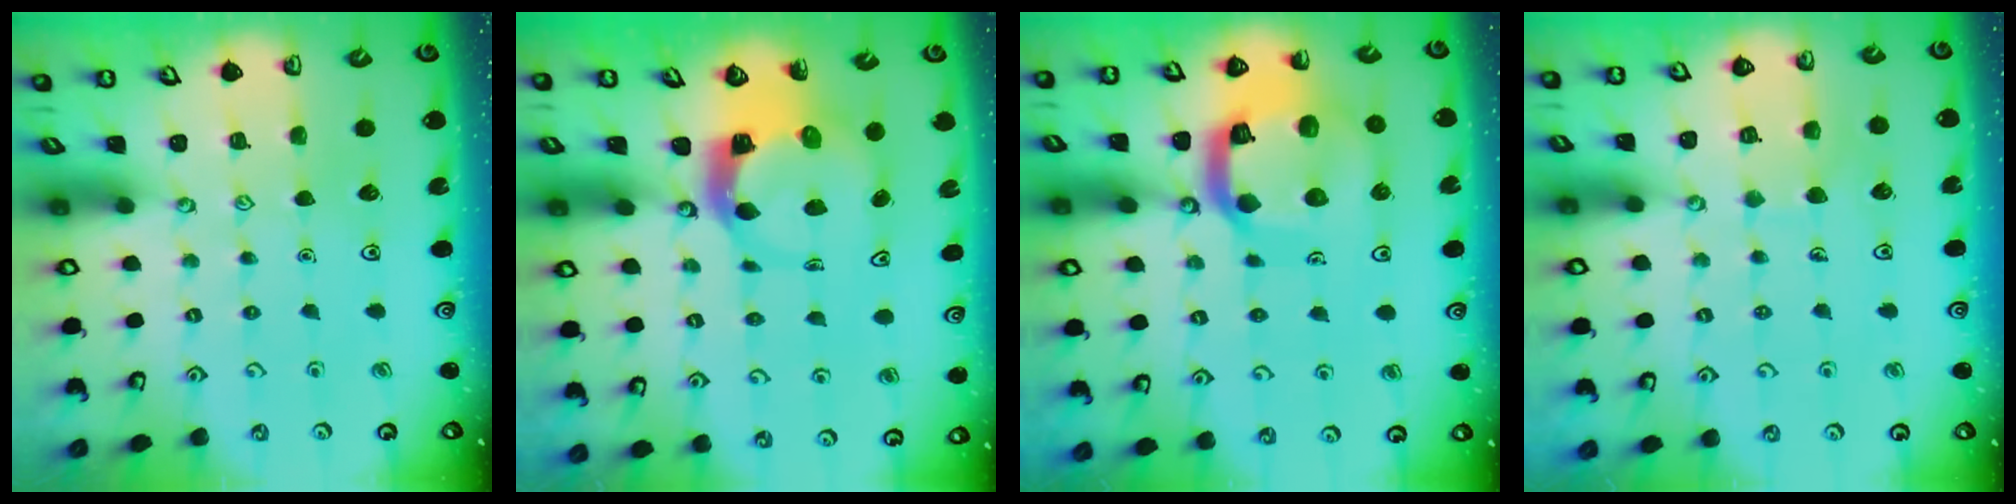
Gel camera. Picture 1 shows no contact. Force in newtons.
{"total": 5.6, "press": 5.5, "slide": 0.6}
{"total": 17.9, "press": 17.8, "slide": 1.9}
{"total": 5.7, "press": 5.7, "slide": 0.5}